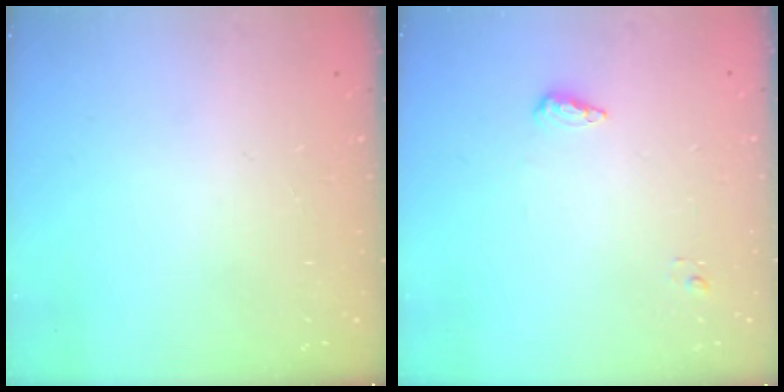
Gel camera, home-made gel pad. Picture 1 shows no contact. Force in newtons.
{"total": 5.6, "press": 5.4, "slide": 1.2}